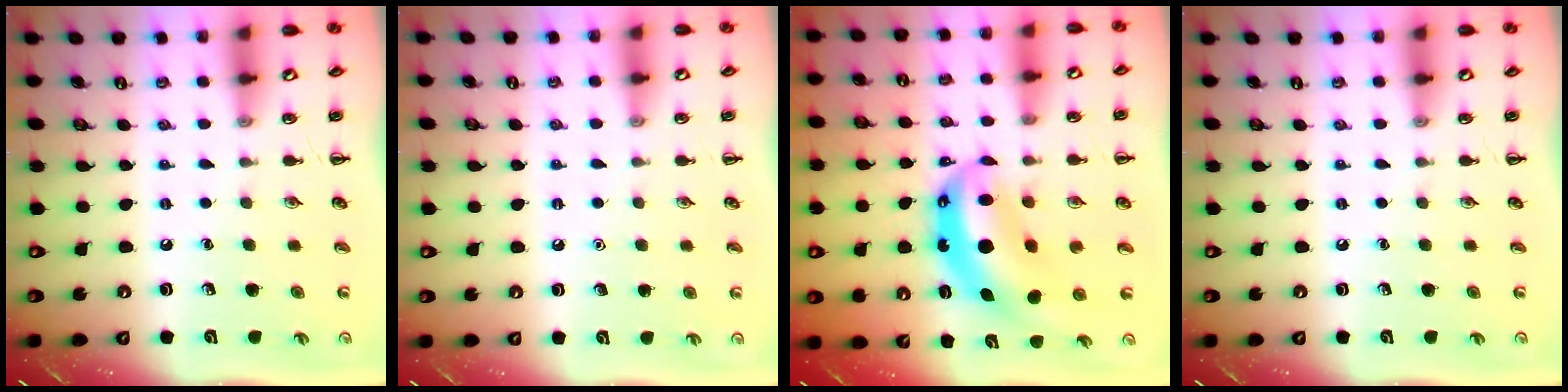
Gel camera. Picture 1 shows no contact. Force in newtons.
{"total": 1.6, "press": 1.6, "slide": 0.1}
{"total": 9.8, "press": 9.5, "slide": 2.4}
{"total": 0.0}